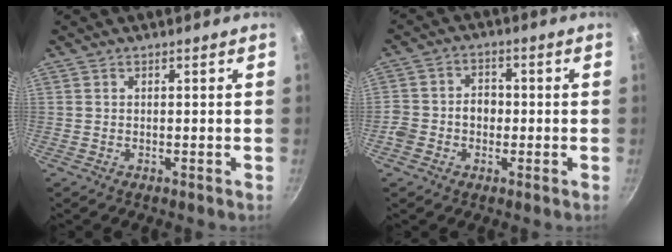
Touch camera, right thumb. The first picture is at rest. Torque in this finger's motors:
{"motor_torque": [0.87, 0.83, 0.44, 0.28, 0.00]}